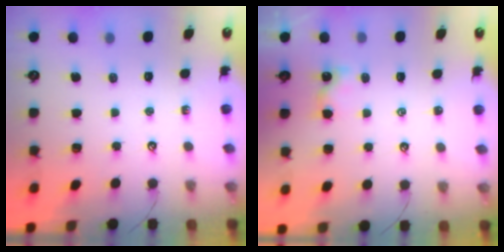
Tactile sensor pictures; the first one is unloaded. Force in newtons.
{"total": 0.5, "press": 0.4, "slide": 0.3}